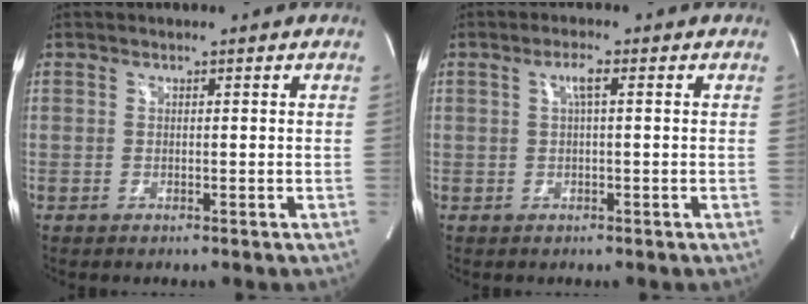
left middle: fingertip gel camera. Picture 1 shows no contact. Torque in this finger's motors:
{"motor_torque": [0.87, 0.08, 0.40, 0.12]}